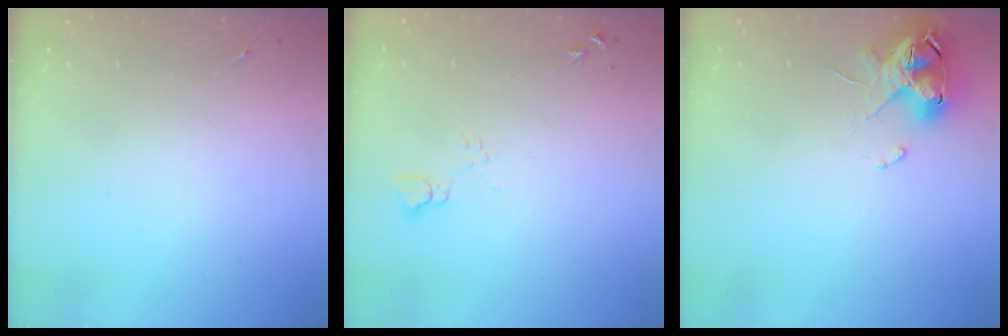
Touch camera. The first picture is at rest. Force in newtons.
{"total": 5.9, "press": 5.8, "slide": 0.6}
{"total": 11.5, "press": 11.4, "slide": 1.5}